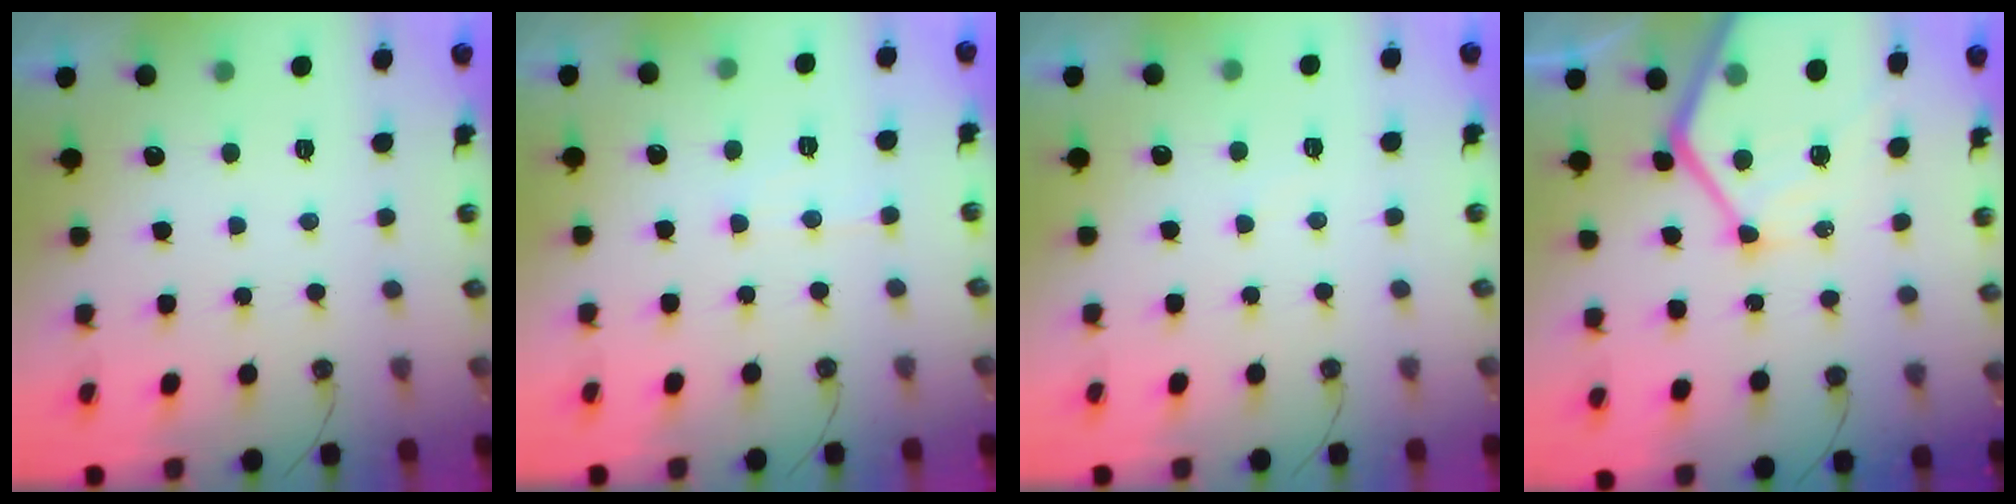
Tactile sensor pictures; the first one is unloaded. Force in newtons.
{"total": 6.2, "press": 6.1, "slide": 0.7}
{"total": 3.8, "press": 3.7, "slide": 0.3}
{"total": 19.3, "press": 19.2, "slide": 2.1}